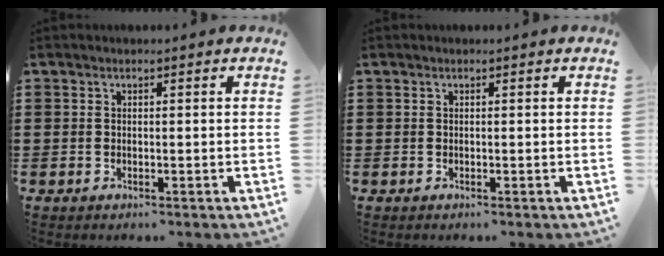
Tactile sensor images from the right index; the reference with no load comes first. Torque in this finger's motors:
{"motor_torque": [-0.96, 1.18, -1.06, -0.21]}